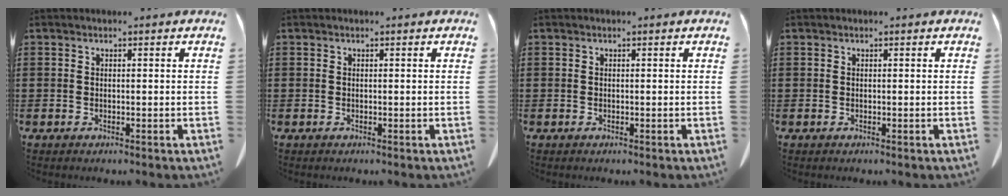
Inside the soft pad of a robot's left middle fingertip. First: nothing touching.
{"total": 0.0}
{"total": 0.0}
{"total": 0.0}